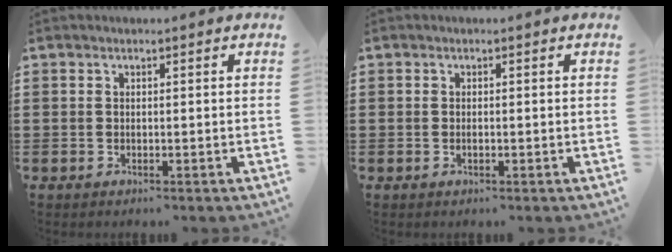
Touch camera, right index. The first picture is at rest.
{"total": 0.7, "force": [-0.2, 0.1, 0.6], "torque": [-0.013, -0.005, -0.002]}